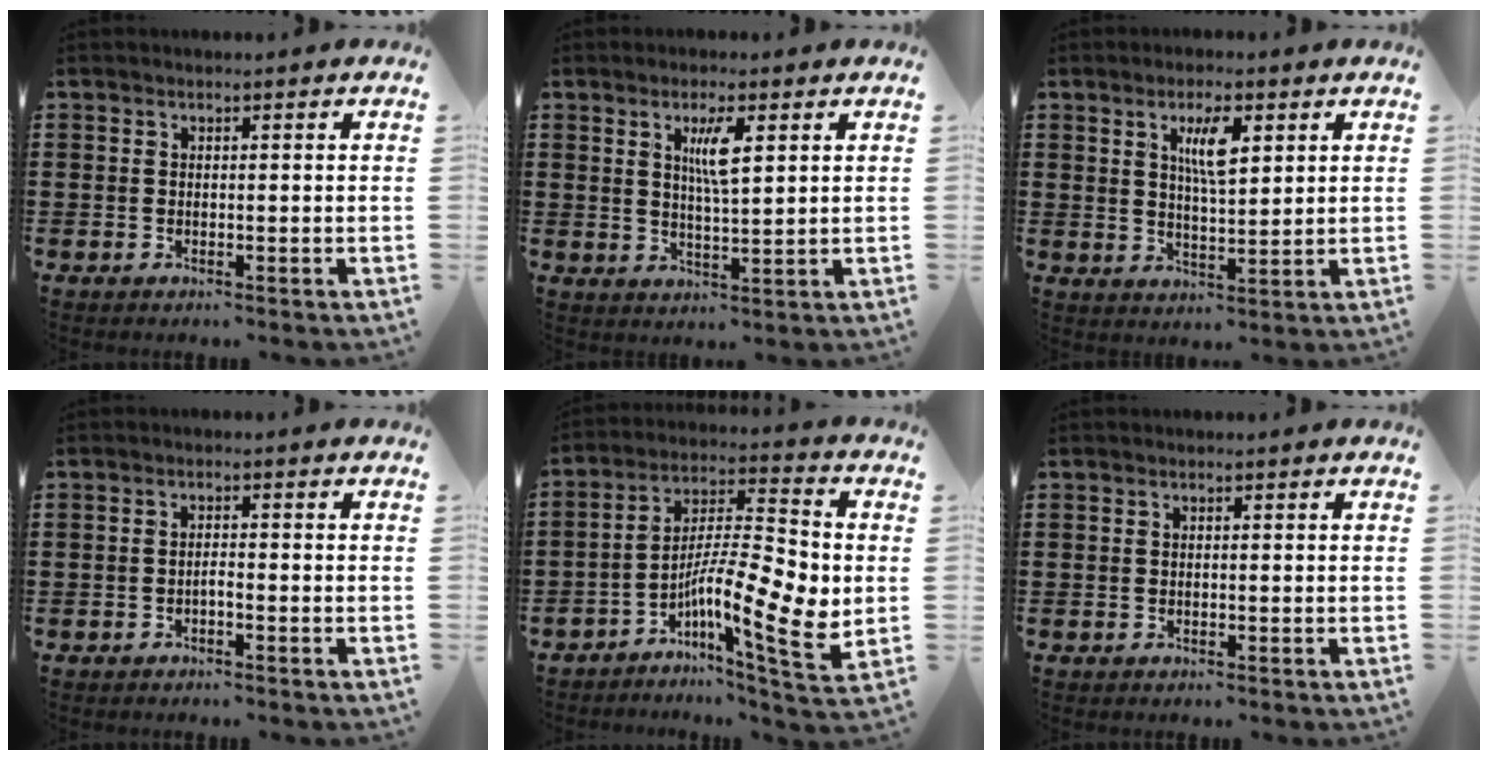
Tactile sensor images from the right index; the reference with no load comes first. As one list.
[{"total": 4.5, "force": [1.8, 1.0, 4.0], "torque": [-0.076, 0.005, 0.026]}, {"total": 5.5, "force": [2.4, 1.8, 4.7], "torque": [-0.091, 0.005, 0.037]}, {"total": 1.0, "force": [-0.6, 0.1, 0.7], "torque": [-0.015, -0.002, -0.012]}, {"total": 11.9, "force": [-2.2, 2.7, 11.4], "torque": [-0.198, -0.030, -0.044]}, {"total": 0.0}]